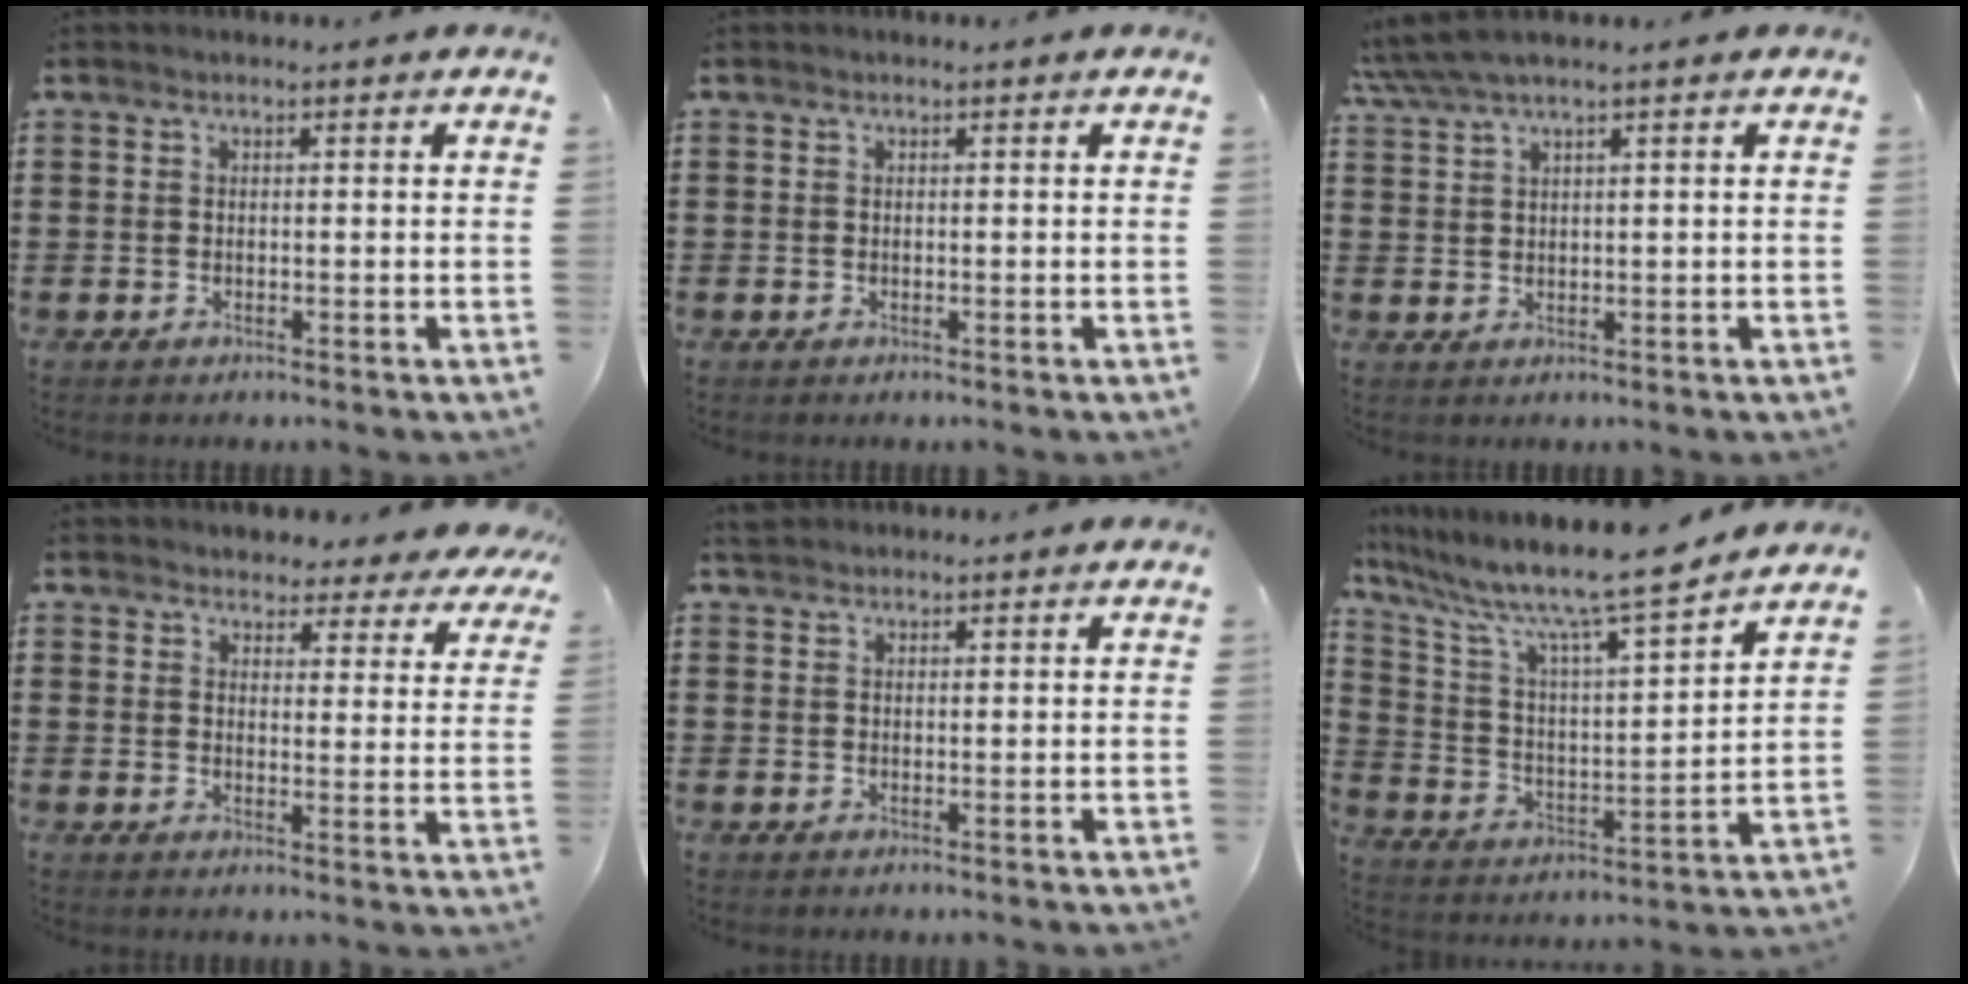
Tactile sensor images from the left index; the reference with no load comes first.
{"total": 0.0}
{"total": 2.9, "force": [2.0, 0.0, 2.0], "torque": [-0.045, 0.001, 0.037]}
{"total": 3.8, "force": [3.7, 0.7, 0.2], "torque": [-0.016, -0.018, 0.065]}
{"total": 1.6, "force": [1.6, 0.4, 0.3], "torque": [-0.009, 0.002, 0.031]}
{"total": 10.9, "force": [9.1, 0.6, 6.0], "torque": [-0.143, -0.066, 0.145]}